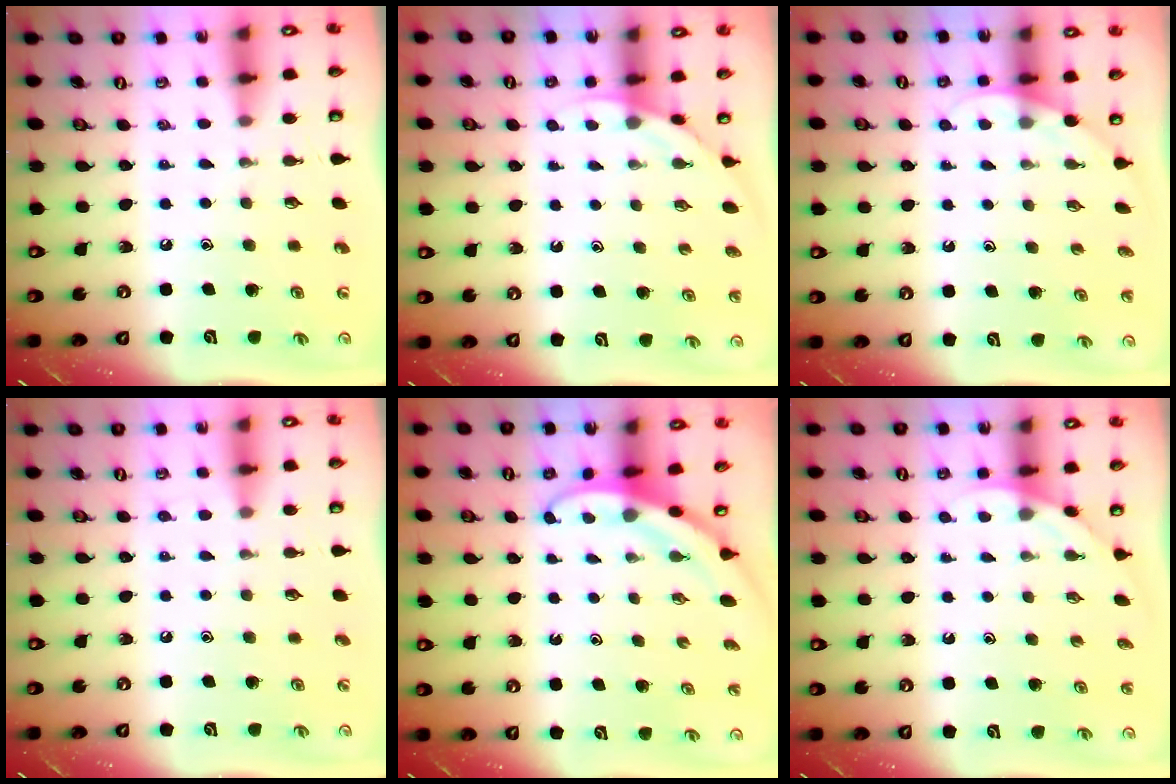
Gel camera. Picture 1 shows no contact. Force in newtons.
{"total": 2.6, "press": 2.6, "slide": 0.1}
{"total": 2.8, "press": 2.8, "slide": 0.1}
{"total": 3.4, "press": 3.4, "slide": 0.4}
{"total": 2.9, "press": 2.9, "slide": 0.1}
{"total": 2.0, "press": 2.0, "slide": 0.0}